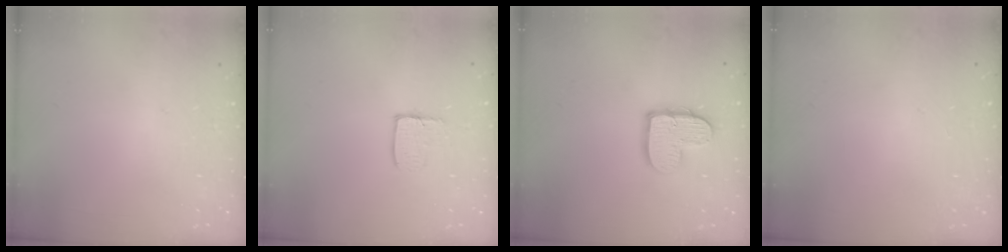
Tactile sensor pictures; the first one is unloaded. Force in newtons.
{"total": 3.4, "press": 3.4, "slide": 0.3}
{"total": 10.8, "press": 10.7, "slide": 0.9}
{"total": 0.0}